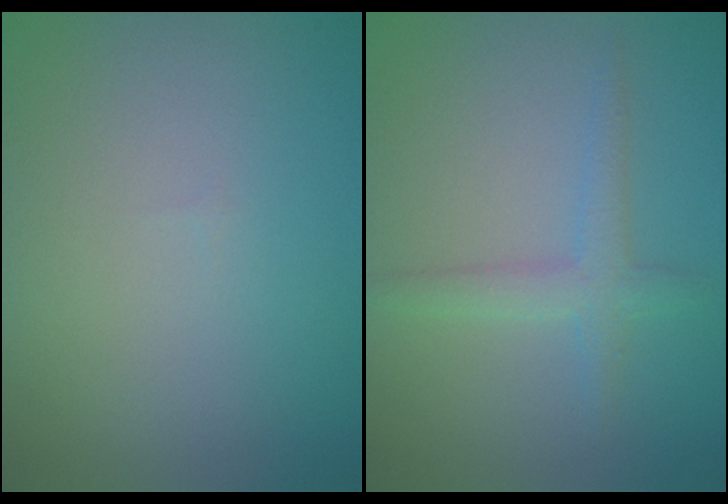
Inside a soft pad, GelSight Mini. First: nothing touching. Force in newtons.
{"total": 2.2, "press": 2.2, "slide": 0.0}